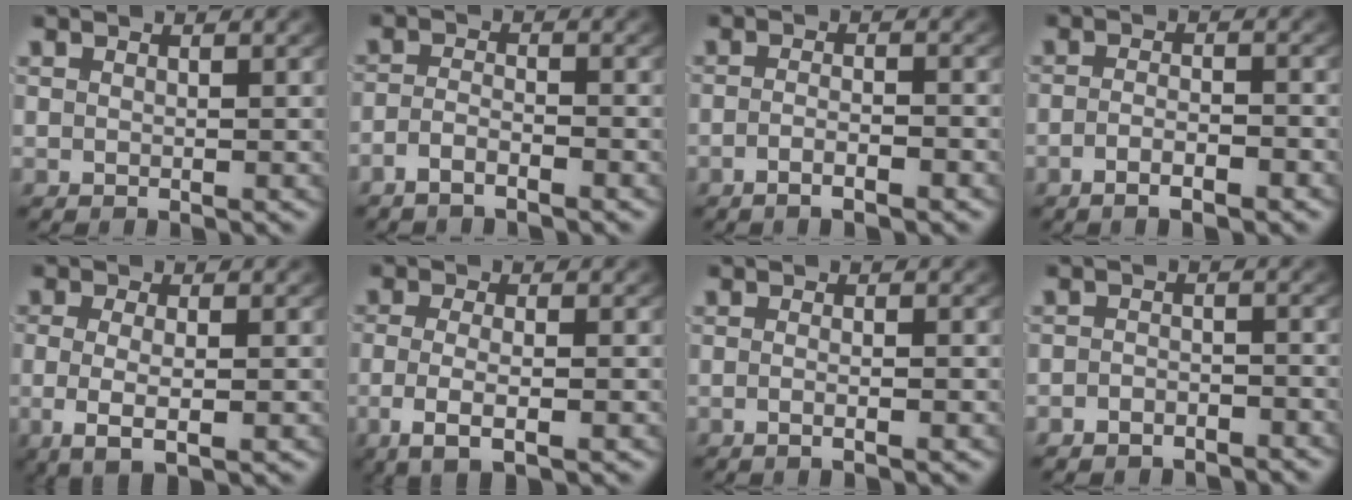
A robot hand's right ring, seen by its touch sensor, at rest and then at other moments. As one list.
[{"total": 2.4, "force": [-2.1, 0.7, 1.0], "torque": [-0.022, -0.004, -0.038]}, {"total": 2.5, "force": [-2.1, 0.2, 1.5], "torque": [-0.027, -0.005, -0.036]}, {"total": 2.9, "force": [-2.4, 0.4, 1.6], "torque": [-0.024, -0.005, -0.040]}, {"total": 4.2, "force": [-1.0, 1.5, 3.8], "torque": [-0.079, -0.016, -0.004]}, {"total": 3.9, "force": [-1.5, 1.2, 3.4], "torque": [-0.075, -0.015, -0.015]}, {"total": 1.4, "force": [-0.9, -0.2, 1.1], "torque": [-0.024, -0.003, -0.015]}, {"total": 2.6, "force": [-2.4, 1.1, 0.1], "torque": [-0.003, -0.009, -0.038]}]